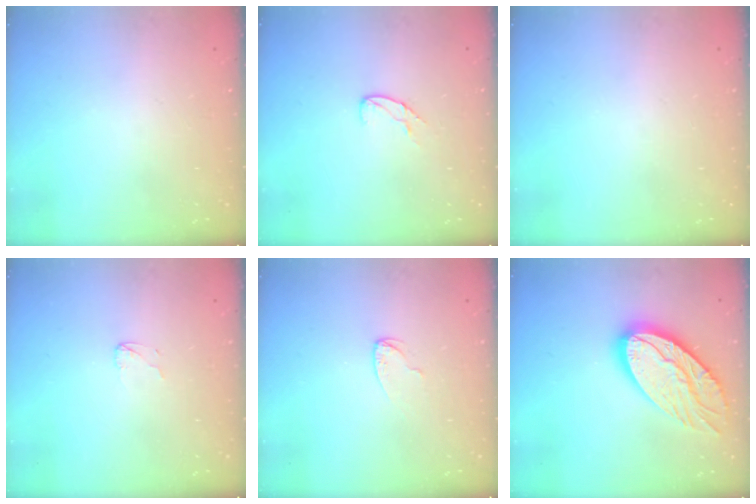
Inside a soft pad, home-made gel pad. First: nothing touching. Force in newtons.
{"total": 5.6, "press": 5.6, "slide": 0.5}
{"total": 0.0}
{"total": 2.4, "press": 2.4, "slide": 0.2}
{"total": 3.7, "press": 3.6, "slide": 0.3}
{"total": 19.9, "press": 19.9, "slide": 1.5}